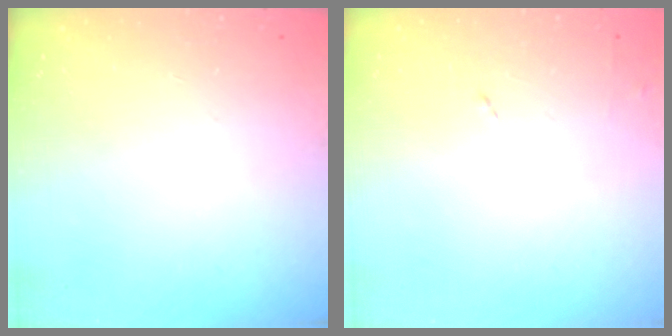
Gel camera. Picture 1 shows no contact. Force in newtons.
{"total": 4.6, "press": 4.6, "slide": 0.6}